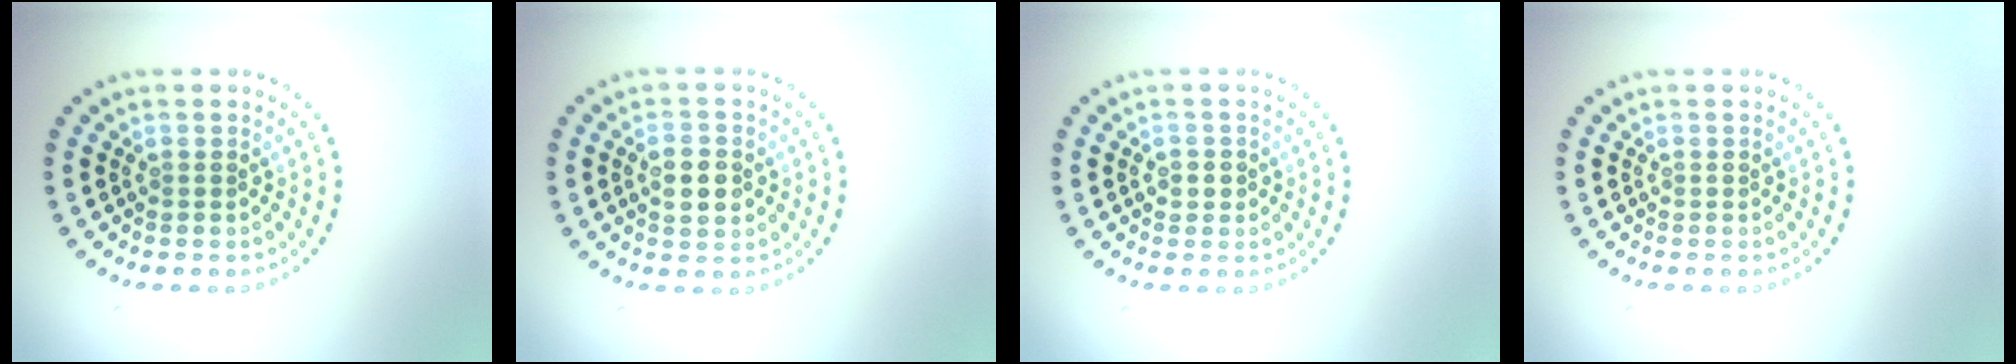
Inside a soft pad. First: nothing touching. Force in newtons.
{"total": 2.9, "press": 2.9, "slide": 0.1}
{"total": 1.2, "press": 1.2, "slide": 0.3}
{"total": 0.0}